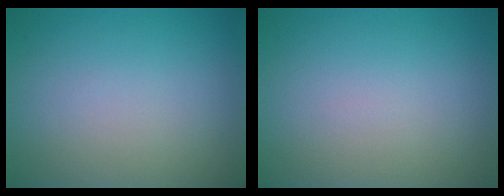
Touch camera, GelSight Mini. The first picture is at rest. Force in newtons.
{"total": 0.0}